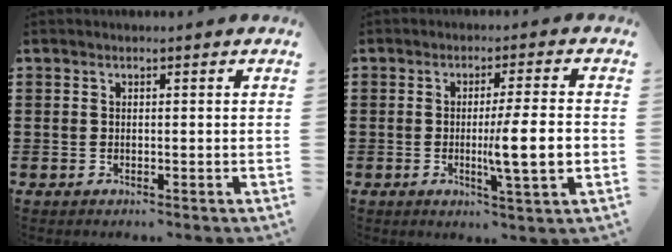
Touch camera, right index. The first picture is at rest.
{"total": 8.0, "force": [-1.1, 0.5, 7.9], "torque": [-0.122, -0.011, -0.021]}